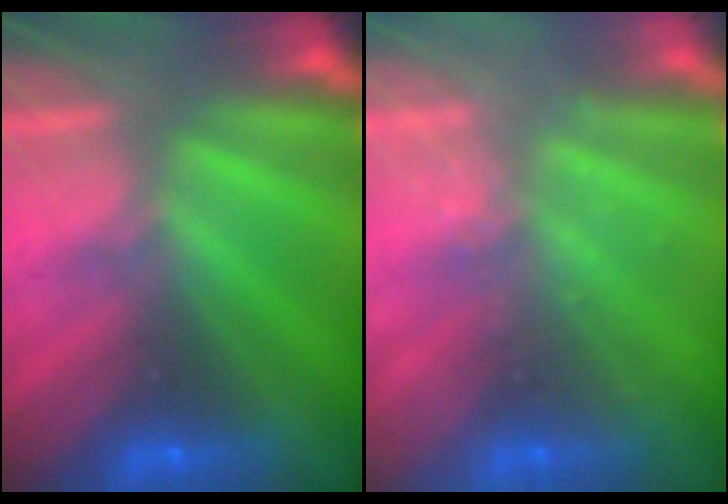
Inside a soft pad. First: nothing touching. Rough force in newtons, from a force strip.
{"total": 2.1}